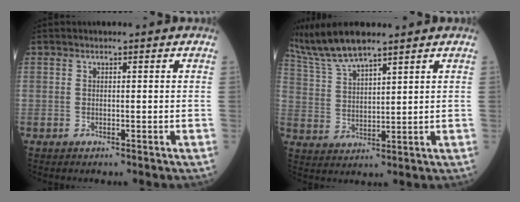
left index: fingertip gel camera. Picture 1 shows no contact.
{"total": 7.3, "force": [6.5, 0.3, 3.5], "torque": [-0.083, 0.010, 0.135]}